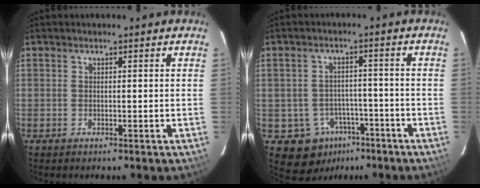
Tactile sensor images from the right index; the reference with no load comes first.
{"total": 7.9, "force": [-4.3, 6.4, 1.5], "torque": [-0.037, 0.027, -0.042]}